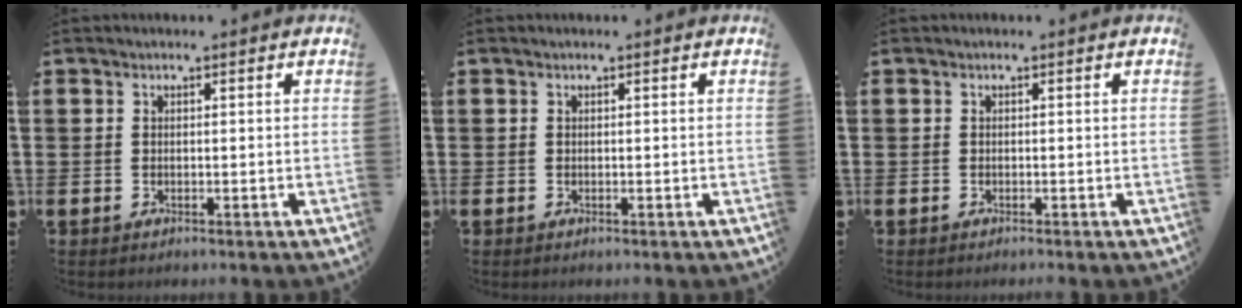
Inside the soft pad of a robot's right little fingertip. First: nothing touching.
{"total": 0.0}
{"total": 0.0}